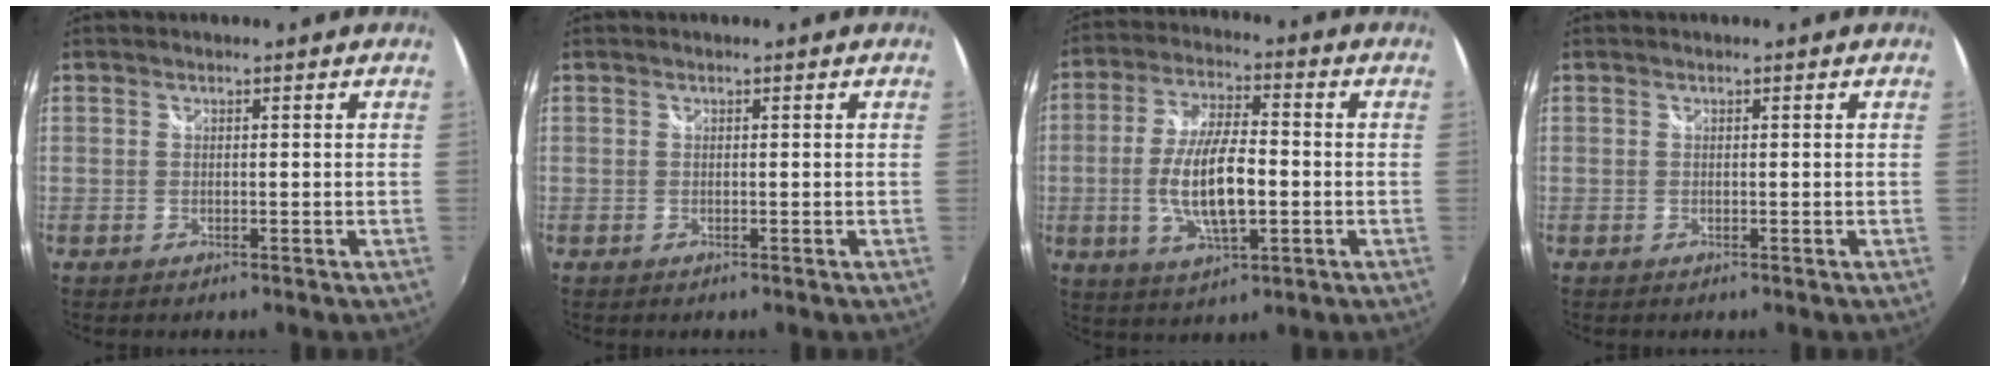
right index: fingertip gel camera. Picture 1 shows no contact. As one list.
[{"total": 0.0}, {"total": 12.4, "force": [-2.1, 4.3, 11.4], "torque": [-0.226, -0.004, -0.034]}, {"total": 0.0}]